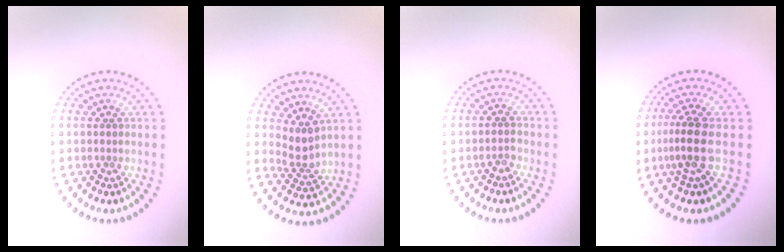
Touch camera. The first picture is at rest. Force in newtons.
{"total": 2.3, "press": 1.7, "slide": 1.6}
{"total": 1.2, "press": 1.0, "slide": 0.7}
{"total": 2.8, "press": 2.2, "slide": 1.8}